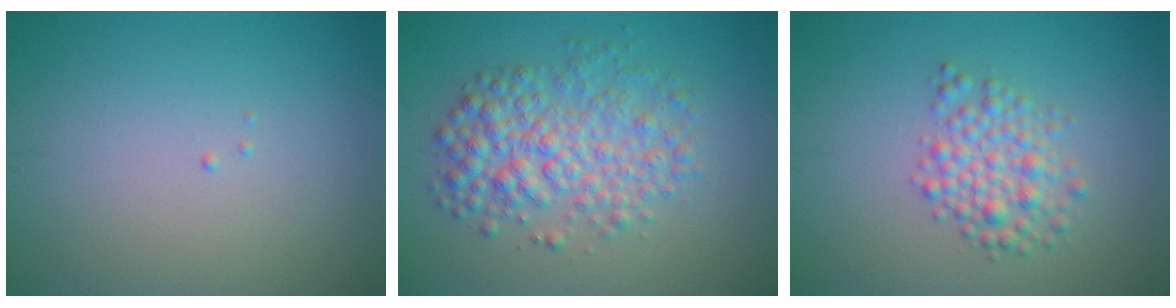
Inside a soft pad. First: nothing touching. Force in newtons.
{"total": 5.2, "press": 5.2, "slide": 0.0}
{"total": 3.2, "press": 3.2, "slide": 0.0}